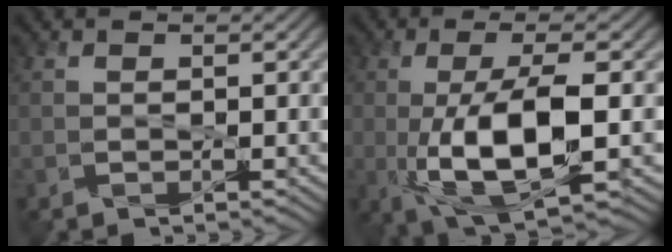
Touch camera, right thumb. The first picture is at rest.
{"total": 10.4, "force": [-2.1, 3.0, 9.7], "torque": [-0.180, 0.000, -0.029]}